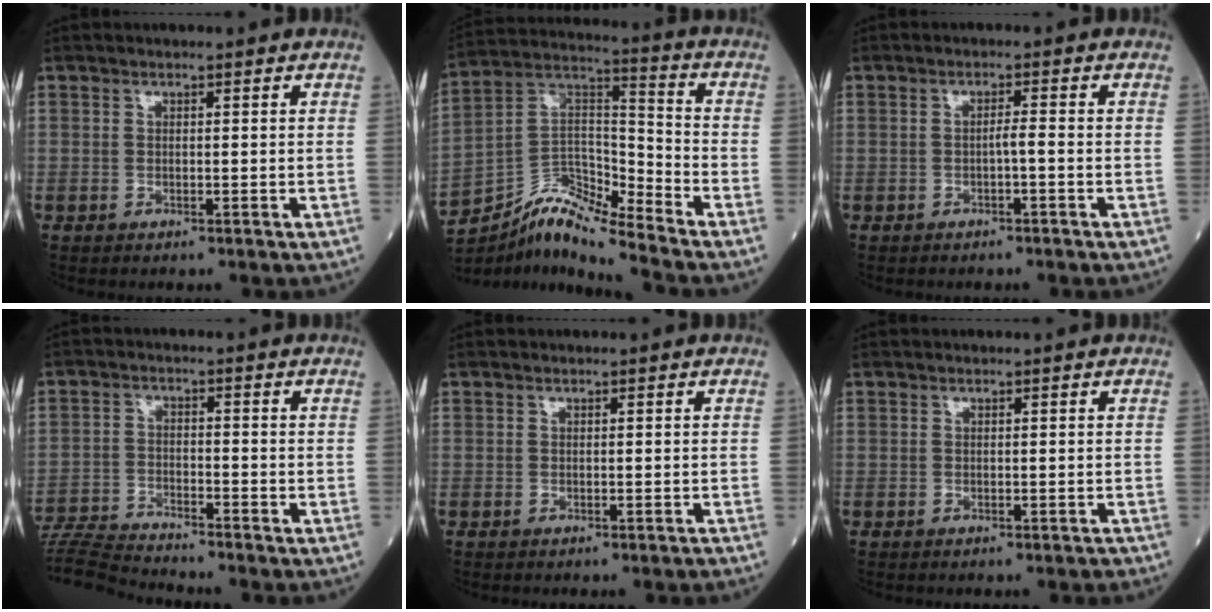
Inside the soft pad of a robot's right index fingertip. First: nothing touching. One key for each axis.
{"total": 10.8, "fx": -9.7, "fy": 1.0, "fz": 4.6, "tx": -0.093, "ty": 0.040, "tz": -0.178}
{"total": 1.4, "fx": -0.6, "fy": 0.0, "fz": 1.2, "tx": -0.022, "ty": 0.001, "tz": -0.009}
{"total": 7.8, "fx": -7.7, "fy": -1.1, "fz": 0.3, "tx": -0.009, "ty": -0.010, "tz": -0.147}
{"total": 0.0}
{"total": 0.6, "fx": -0.5, "fy": 0.2, "fz": 0.2, "tx": -0.004, "ty": -0.001, "tz": -0.007}